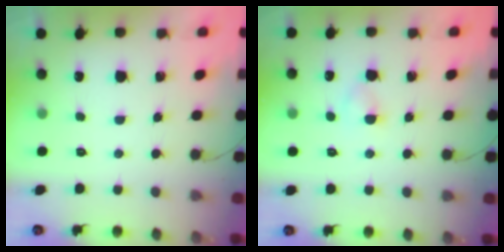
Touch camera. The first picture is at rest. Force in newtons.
{"total": 2.5, "press": 2.3, "slide": 1.0}